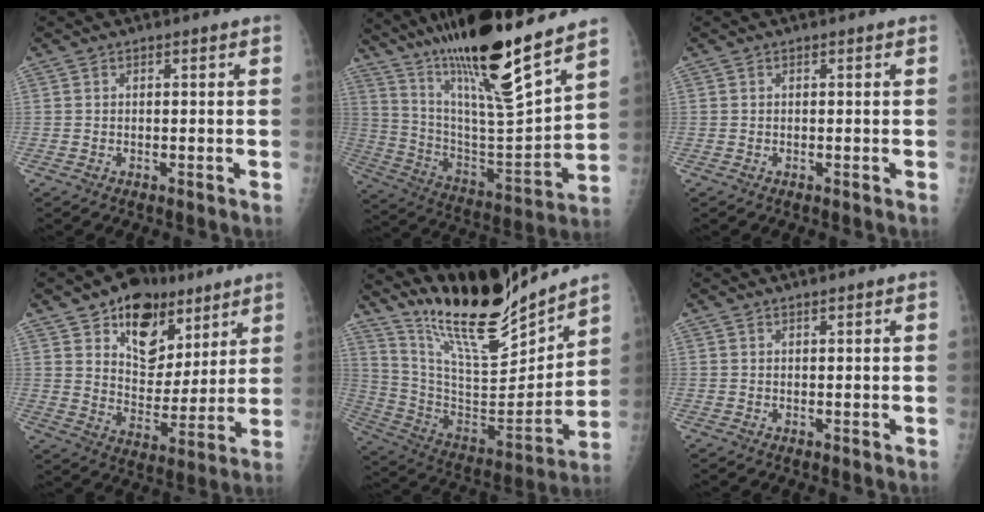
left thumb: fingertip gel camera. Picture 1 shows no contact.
{"total": 24.8, "force": [18.3, 2.6, 16.6], "torque": [-0.266, -0.072, 0.327]}
{"total": 0.0}
{"total": 15.5, "force": [9.1, 10.2, 7.3], "torque": [-0.061, -0.045, 0.150]}
{"total": 21.5, "force": [19.0, 3.8, 9.5], "torque": [-0.132, -0.114, 0.333]}
{"total": 0.5, "force": [0.5, 0.0, 0.1], "torque": [-0.003, -0.004, 0.009]}